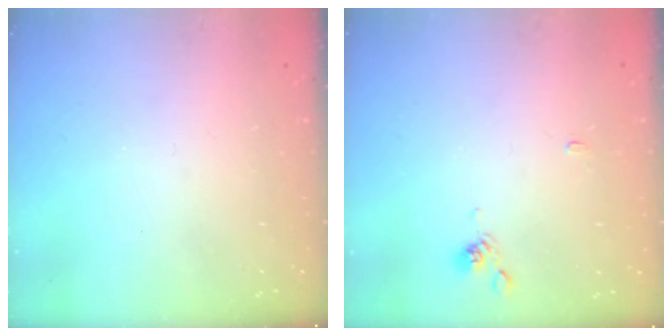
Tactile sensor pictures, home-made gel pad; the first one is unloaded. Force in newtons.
{"total": 3.0, "press": 3.0, "slide": 0.3}